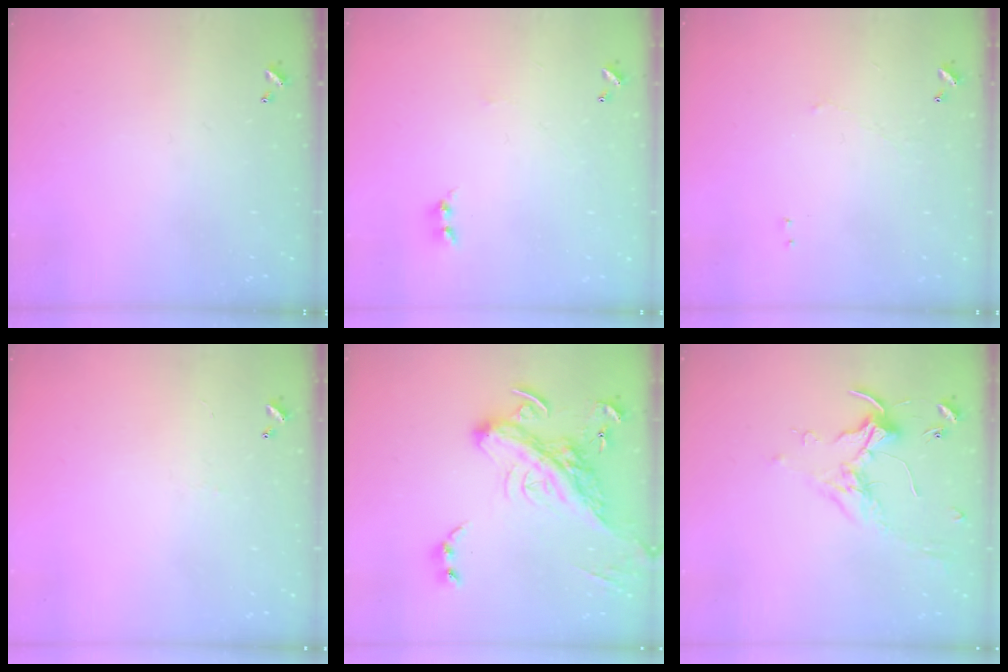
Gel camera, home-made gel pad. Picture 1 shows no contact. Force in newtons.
{"total": 1.2, "press": 1.1, "slide": 0.5}
{"total": 0.7, "press": 0.5, "slide": 0.5}
{"total": 2.7, "press": 2.6, "slide": 0.5}
{"total": 9.9, "press": 9.7, "slide": 2.0}
{"total": 0.8, "press": 0.5, "slide": 0.6}